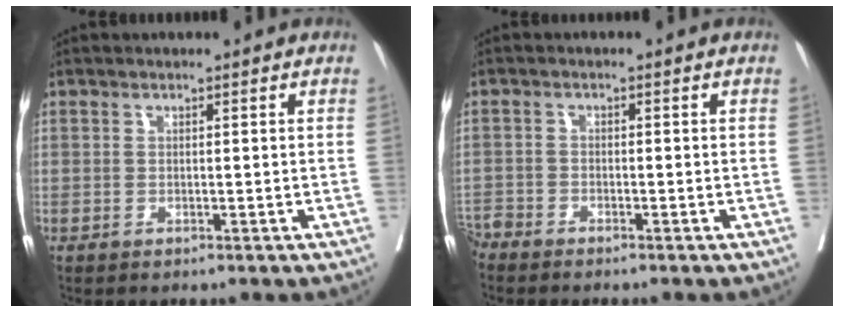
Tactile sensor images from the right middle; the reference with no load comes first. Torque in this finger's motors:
{"motor_torque": [1.07, -1.07, 0.66, 0.21]}